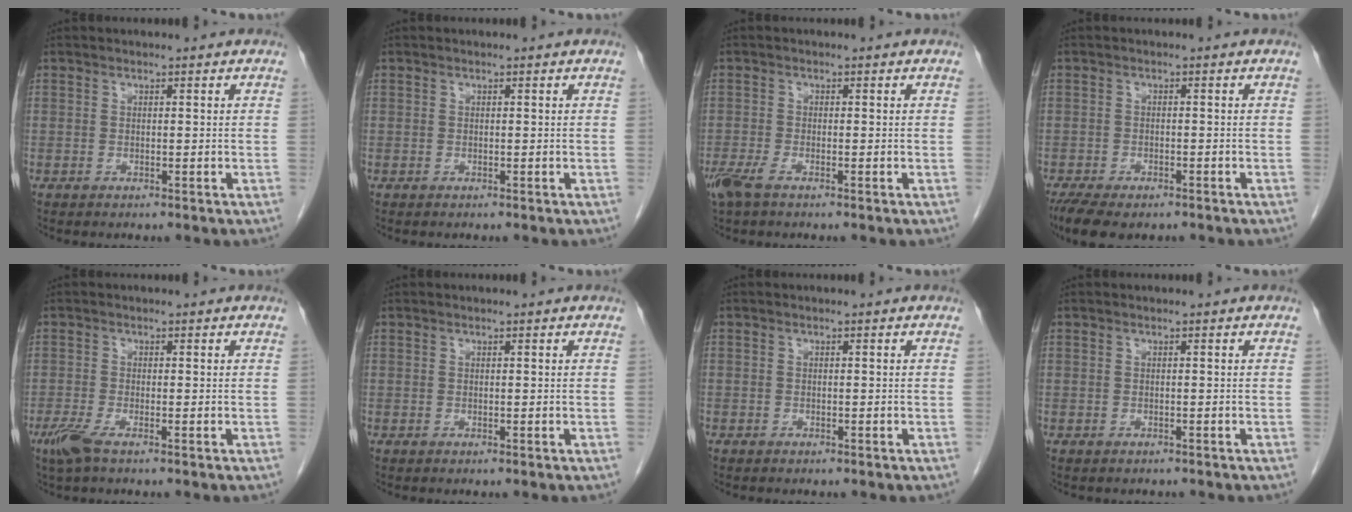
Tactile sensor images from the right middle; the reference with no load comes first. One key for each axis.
{"total": 0.0}
{"total": 3.0, "fx": -2.0, "fy": 0.8, "fz": 2.1, "tx": -0.050, "ty": -0.006, "tz": -0.041}
{"total": 8.4, "fx": -6.3, "fy": 3.4, "fz": 4.5, "tx": -0.072, "ty": -0.011, "tz": -0.094}
{"total": 3.0, "fx": -1.9, "fy": 0.5, "fz": 2.3, "tx": -0.054, "ty": -0.008, "tz": -0.042}
{"total": 0.0}
{"total": 0.5, "fx": -0.4, "fy": 0.3, "fz": 0.0, "tx": -0.008, "ty": 0.002, "tz": -0.009}
{"total": 1.3, "fx": -1.2, "fy": 0.6, "fz": 0.1, "tx": -0.011, "ty": 0.000, "tz": -0.016}